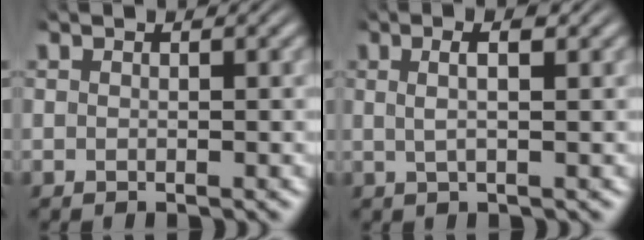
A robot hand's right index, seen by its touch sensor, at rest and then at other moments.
{"total": 2.8, "force": [0.7, 0.5, 2.7], "torque": [-0.043, 0.004, 0.013]}